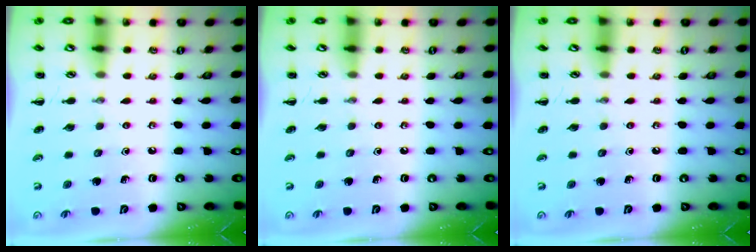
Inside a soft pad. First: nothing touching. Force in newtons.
{"total": 0.0}
{"total": 0.0}